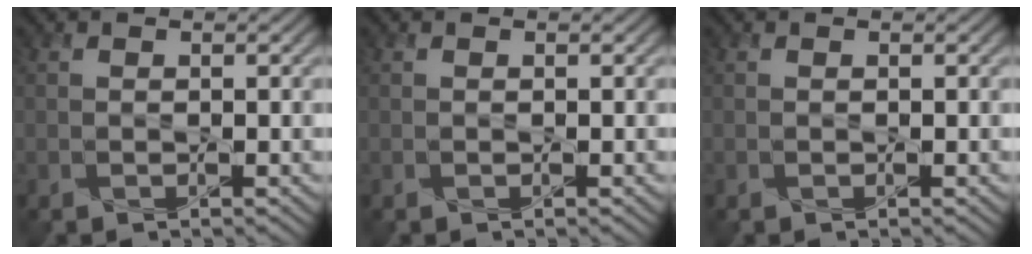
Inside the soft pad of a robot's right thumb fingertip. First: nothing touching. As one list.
[{"total": 0.0}, {"total": 0.0}]